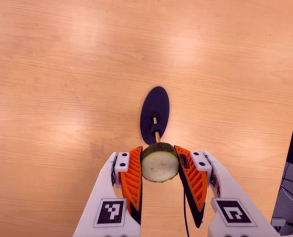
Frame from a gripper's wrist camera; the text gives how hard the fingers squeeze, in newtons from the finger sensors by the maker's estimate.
{"total": 12.3, "left": 11.5, "right": 13.1}